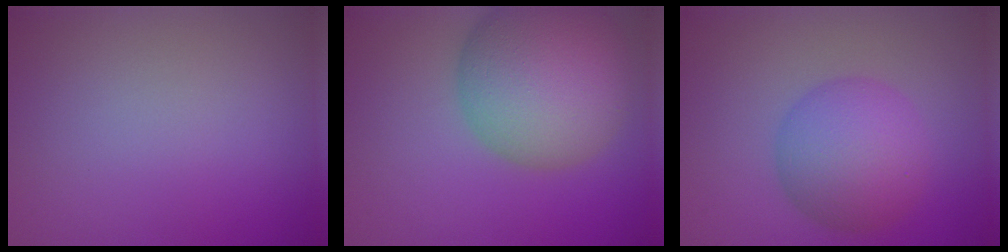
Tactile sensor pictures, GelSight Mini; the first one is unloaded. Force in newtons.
{"total": 11.1, "press": 11.1, "slide": 0.7}
{"total": 6.3, "press": 6.3, "slide": 0.1}